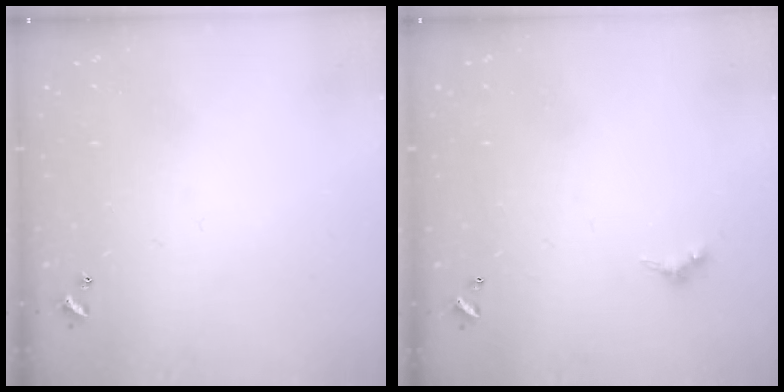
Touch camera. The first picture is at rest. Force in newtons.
{"total": 2.4, "press": 2.3, "slide": 0.5}